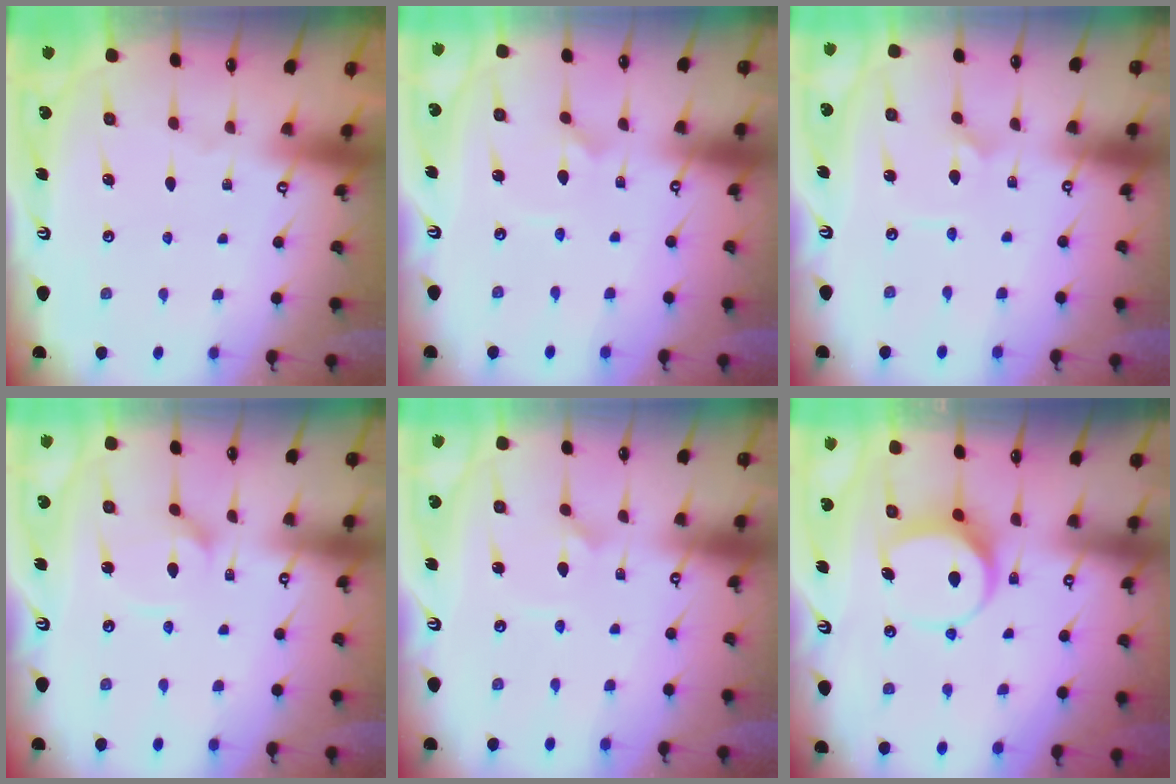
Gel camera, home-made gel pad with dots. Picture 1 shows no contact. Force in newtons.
{"total": 2.1, "press": 2.1, "slide": 0.5}
{"total": 1.6, "press": 1.6, "slide": 0.1}
{"total": 2.7, "press": 2.7, "slide": 0.3}
{"total": 1.6, "press": 1.5, "slide": 0.4}
{"total": 9.3, "press": 9.2, "slide": 0.9}